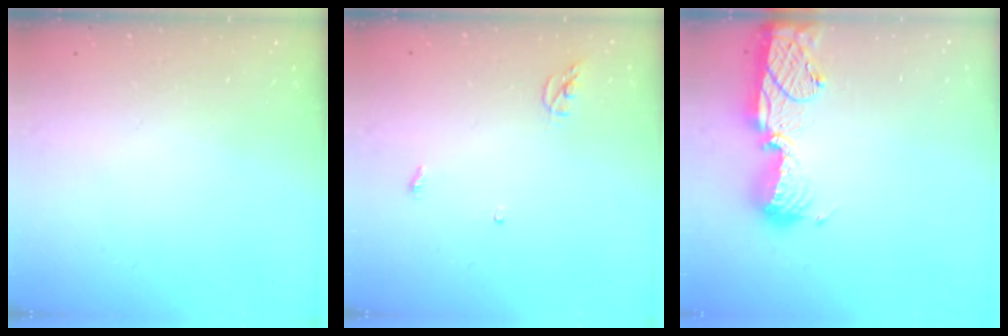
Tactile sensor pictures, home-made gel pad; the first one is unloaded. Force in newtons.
{"total": 3.8, "press": 3.8, "slide": 0.3}
{"total": 15.3, "press": 14.8, "slide": 4.0}